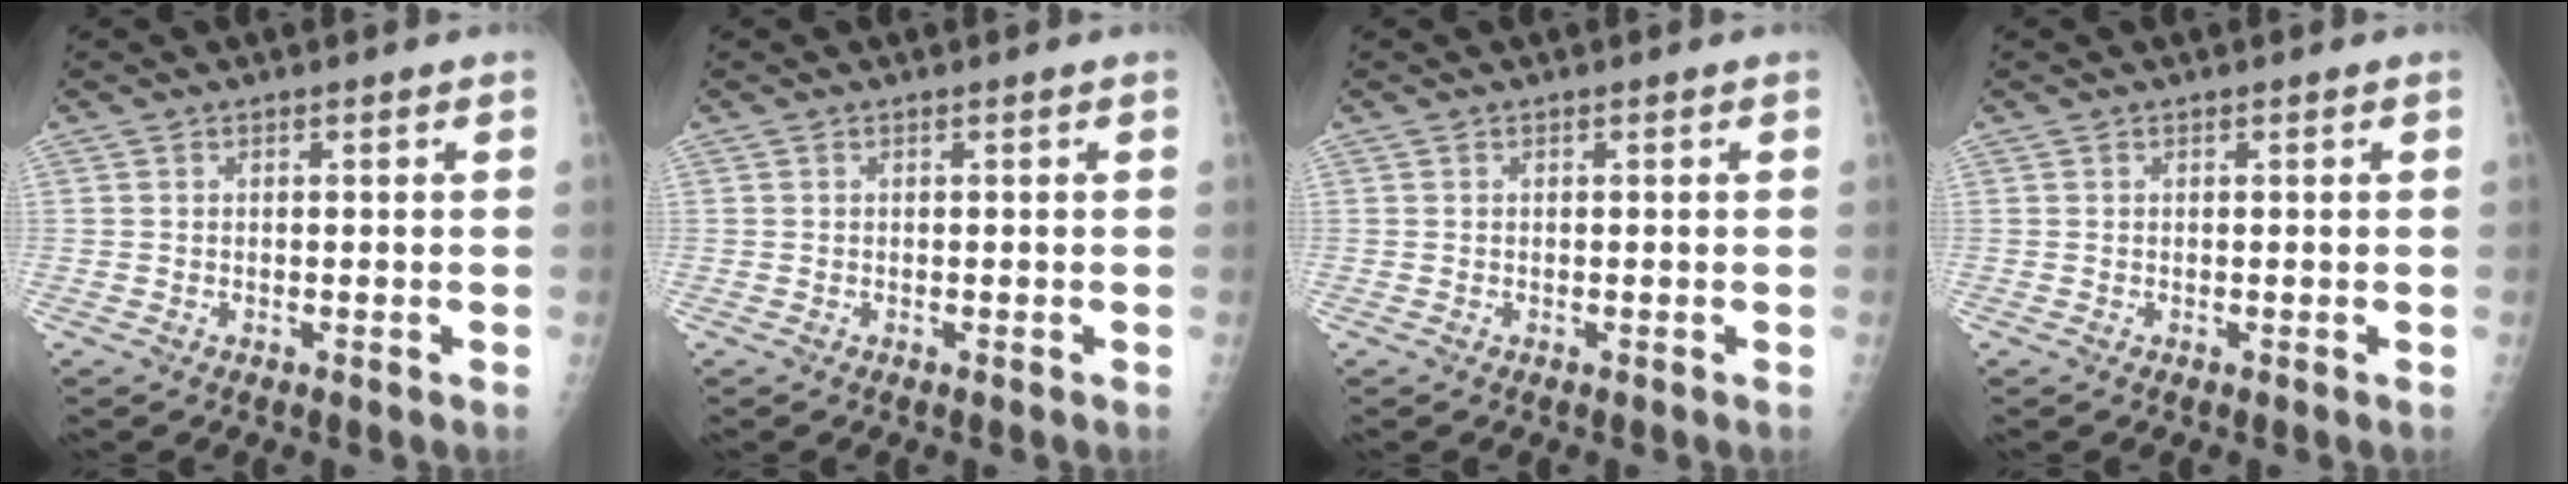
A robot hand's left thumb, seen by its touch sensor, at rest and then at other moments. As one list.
[{"total": 0.0}, {"total": 0.0}, {"total": 0.0}]